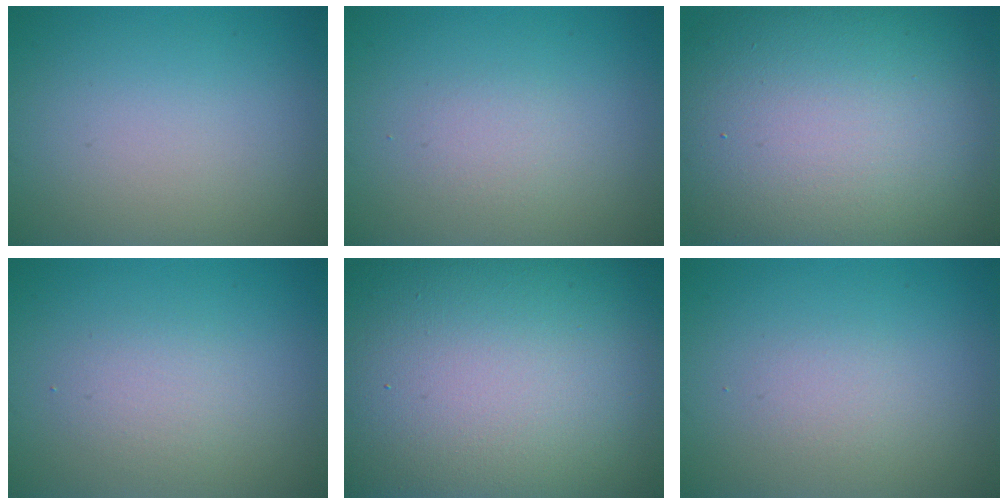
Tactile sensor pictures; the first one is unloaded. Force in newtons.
{"total": 1.2, "press": 1.2, "slide": 0.0}
{"total": 17.4, "press": 17.4, "slide": 1.0}
{"total": 1.9, "press": 1.9, "slide": 0.2}
{"total": 25.4, "press": 25.3, "slide": 1.9}
{"total": 1.2, "press": 1.2, "slide": 0.0}